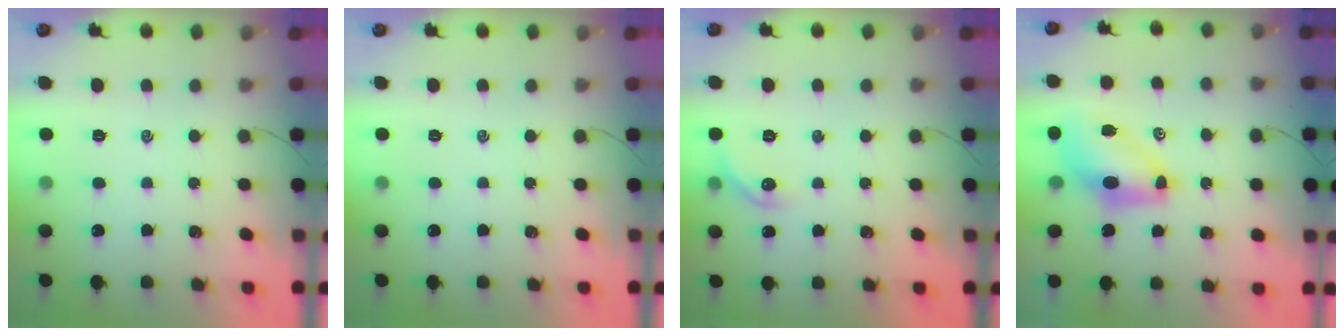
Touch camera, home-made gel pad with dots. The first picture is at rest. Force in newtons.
{"total": 0.0}
{"total": 6.8, "press": 6.7, "slide": 0.9}
{"total": 8.4, "press": 8.2, "slide": 1.8}